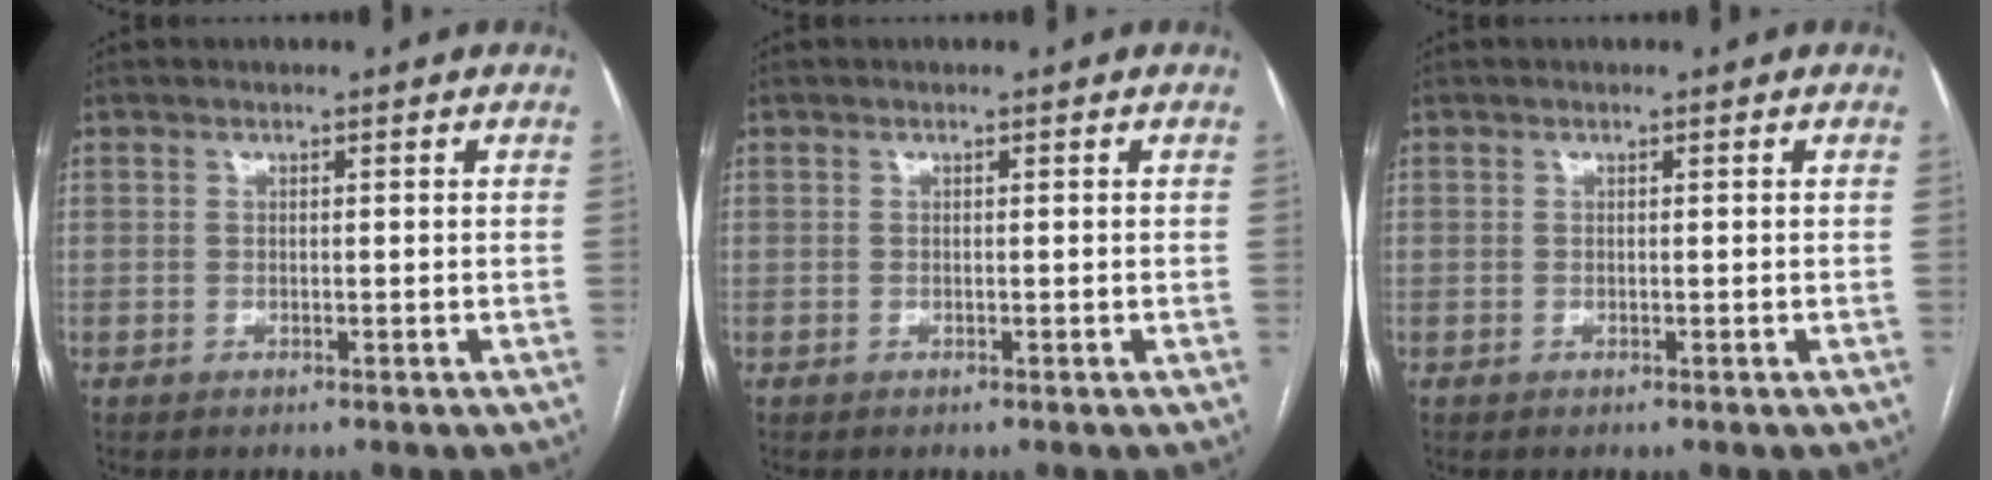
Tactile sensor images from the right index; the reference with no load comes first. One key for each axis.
{"total": 0.0}
{"total": 0.0}